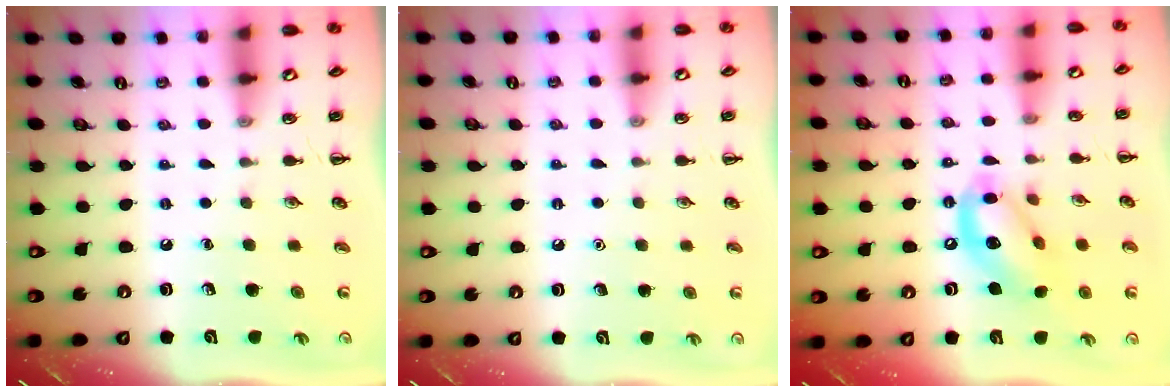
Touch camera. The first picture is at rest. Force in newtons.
{"total": 1.6, "press": 1.5, "slide": 0.1}
{"total": 13.5, "press": 13.0, "slide": 3.6}